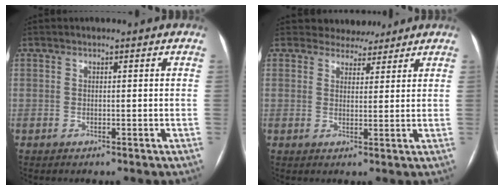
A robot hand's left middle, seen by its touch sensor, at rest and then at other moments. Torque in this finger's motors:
{"motor_torque": [0.02, -0.07, -0.05, -0.02]}